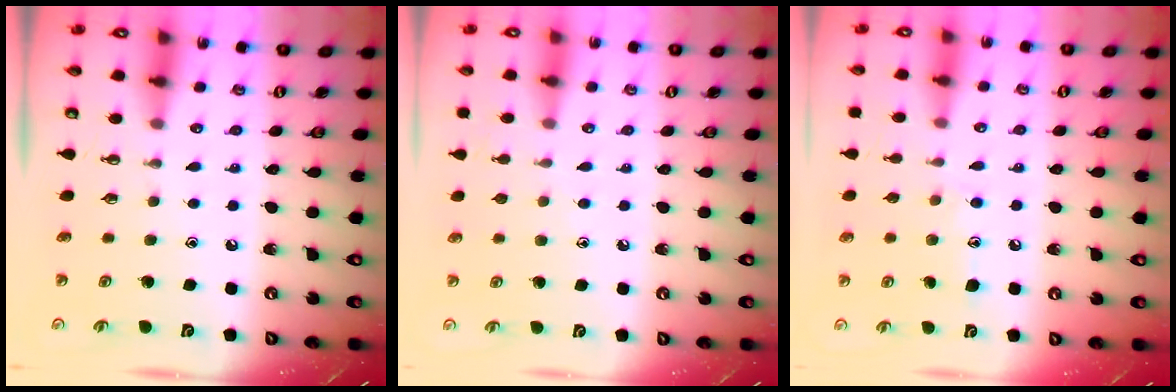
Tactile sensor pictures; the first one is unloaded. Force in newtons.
{"total": 4.3, "press": 4.2, "slide": 0.4}
{"total": 7.9, "press": 7.9, "slide": 0.4}